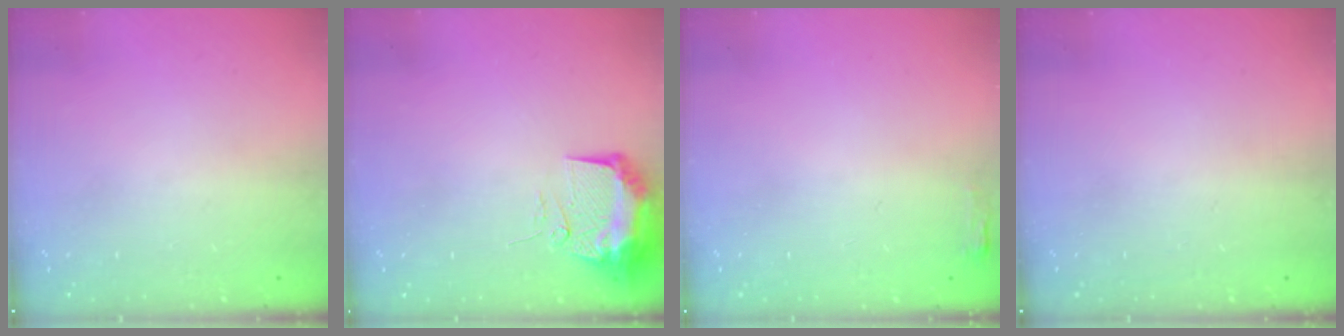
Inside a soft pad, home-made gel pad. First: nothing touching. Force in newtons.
{"total": 9.8, "press": 9.7, "slide": 1.2}
{"total": 2.7, "press": 2.6, "slide": 0.8}
{"total": 0.0}